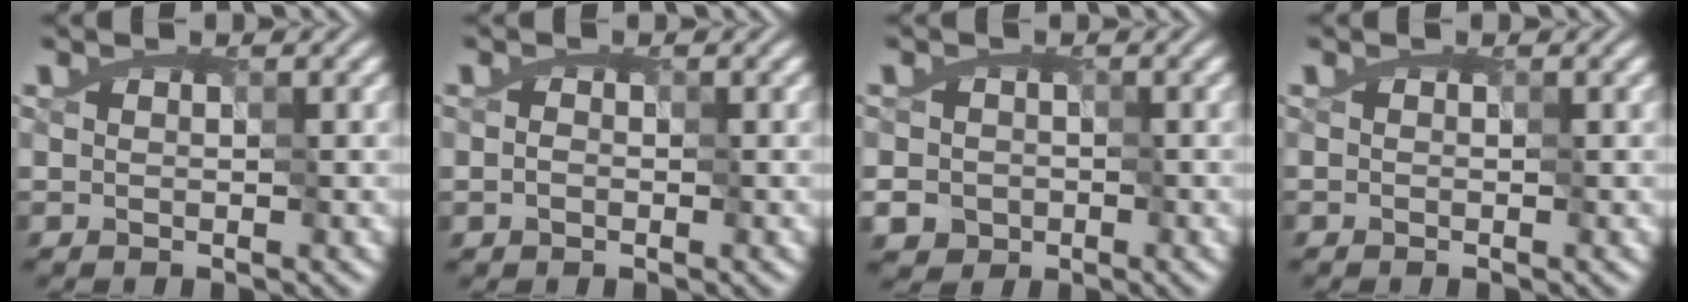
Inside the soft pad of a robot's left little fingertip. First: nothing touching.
{"total": 0.9, "force": [0.0, 0.8, 0.5], "torque": [-0.007, 0.005, -0.004]}
{"total": 2.2, "force": [-0.9, 2.0, 0.2], "torque": [0.000, 0.003, -0.014]}
{"total": 0.0}